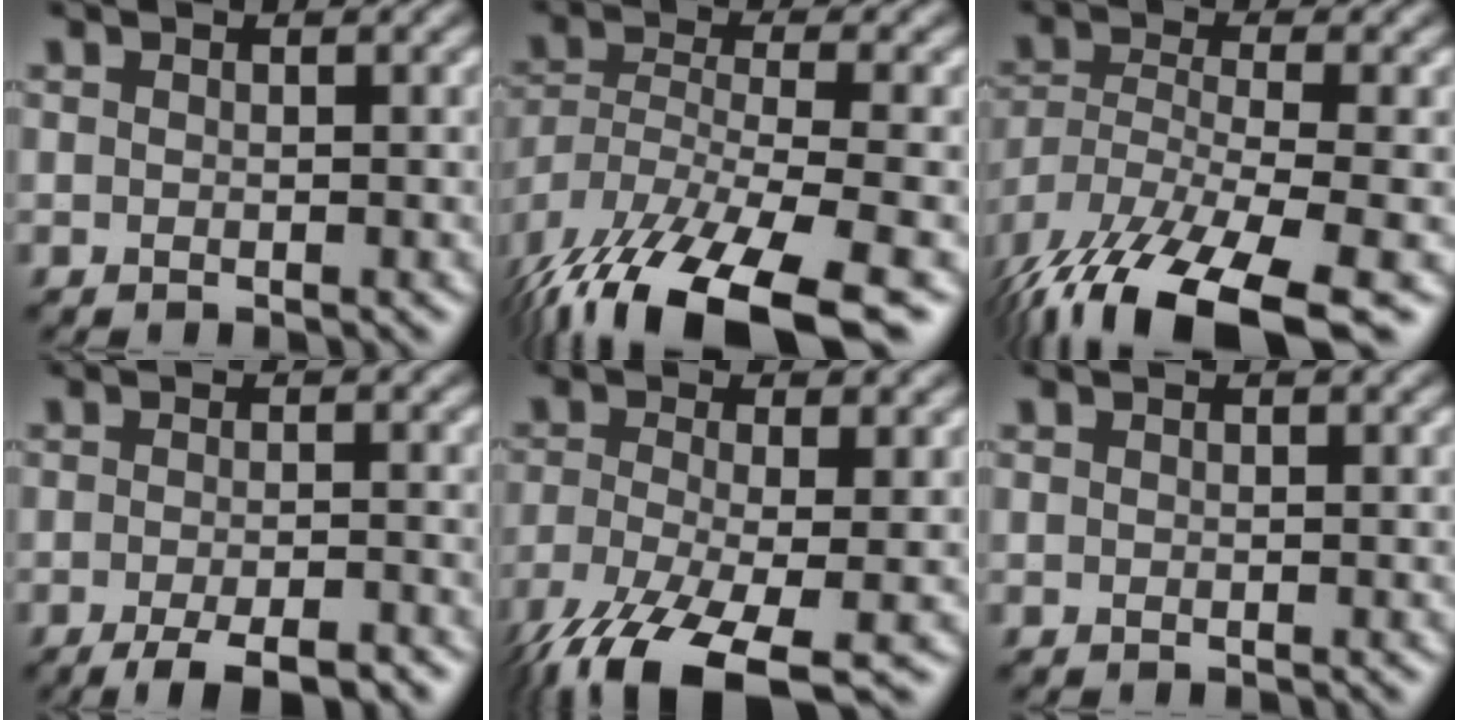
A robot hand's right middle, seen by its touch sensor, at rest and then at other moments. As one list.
[{"total": 15.0, "force": [-10.6, 4.9, 9.4], "torque": [-0.207, -0.049, -0.161]}, {"total": 13.5, "force": [-9.5, 4.1, 8.7], "torque": [-0.193, -0.031, -0.156]}, {"total": 4.6, "force": [-3.2, 0.9, 3.2], "torque": [-0.050, 0.000, -0.051]}, {"total": 8.9, "force": [-5.6, 2.6, 6.5], "torque": [-0.137, -0.027, -0.104]}, {"total": 0.0}]